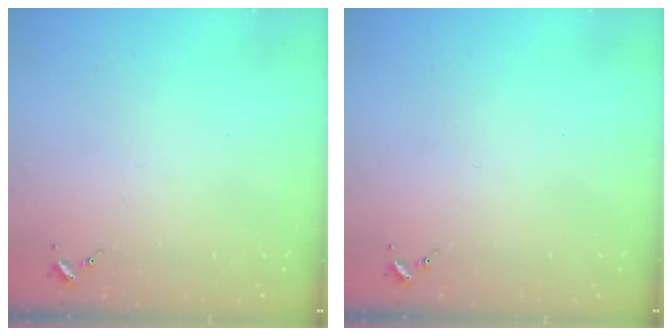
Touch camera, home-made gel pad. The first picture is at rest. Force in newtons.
{"total": 0.0}